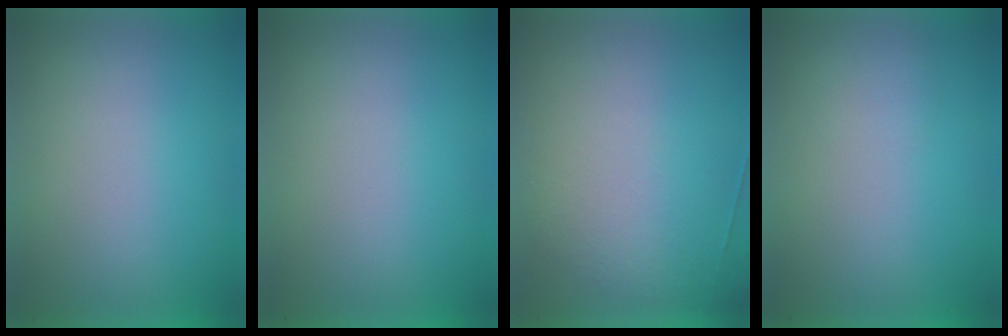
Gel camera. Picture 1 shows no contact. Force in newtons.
{"total": 0.0}
{"total": 2.6}
{"total": 1.1}